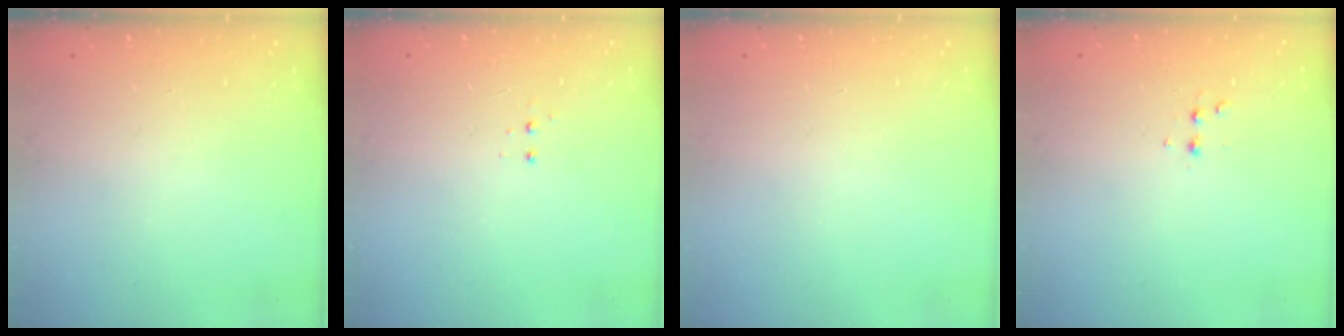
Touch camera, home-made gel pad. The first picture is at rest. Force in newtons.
{"total": 3.3, "press": 3.2, "slide": 0.7}
{"total": 0.6, "press": 0.0, "slide": 0.6}
{"total": 2.6, "press": 2.5, "slide": 0.8}